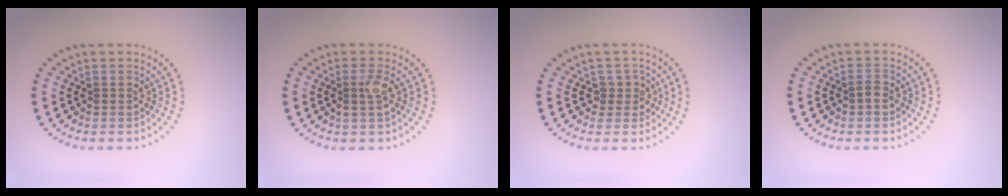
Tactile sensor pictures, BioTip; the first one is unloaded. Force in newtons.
{"total": 1.7, "press": 1.4, "slide": 0.9}
{"total": 1.5, "press": 1.3, "slide": 0.7}
{"total": 0.8, "press": 0.8, "slide": 0.3}